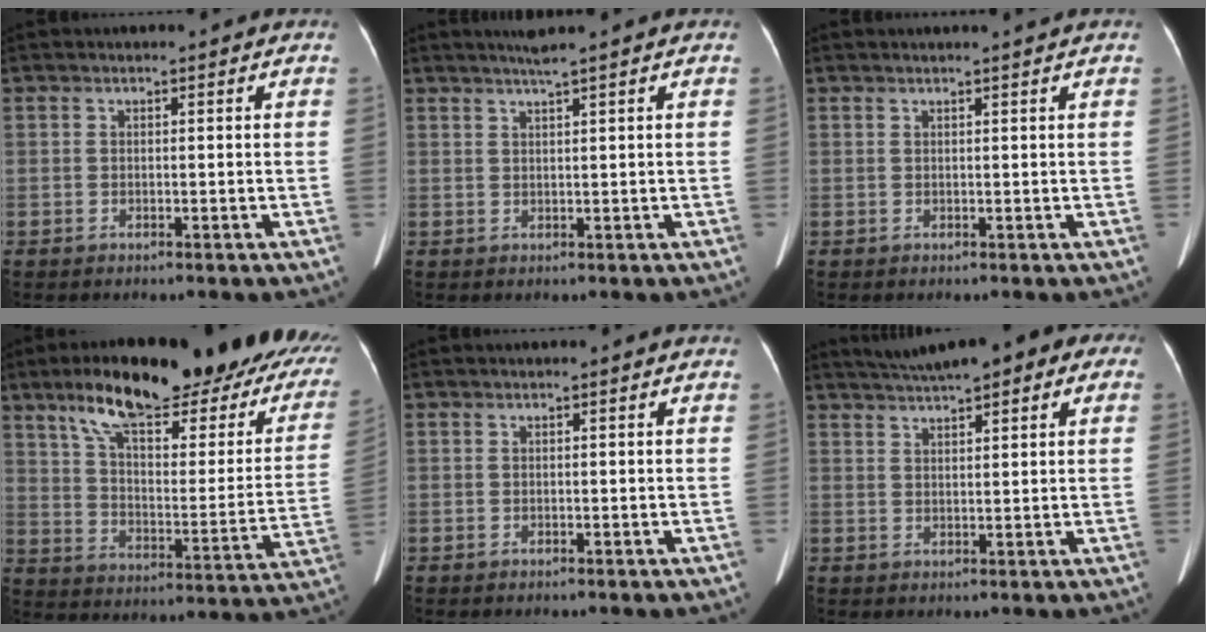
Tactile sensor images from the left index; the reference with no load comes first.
{"total": 2.4, "force": [1.9, -0.8, 1.2], "torque": [-0.022, 0.003, 0.036]}
{"total": 1.8, "force": [1.6, -0.5, 0.6], "torque": [-0.010, 0.003, 0.025]}
{"total": 28.8, "force": [19.5, 7.6, 19.8], "torque": [-0.264, 0.025, 0.260]}
{"total": 0.0}
{"total": 12.5, "force": [8.4, 3.6, 8.5], "torque": [-0.135, 0.049, 0.113]}